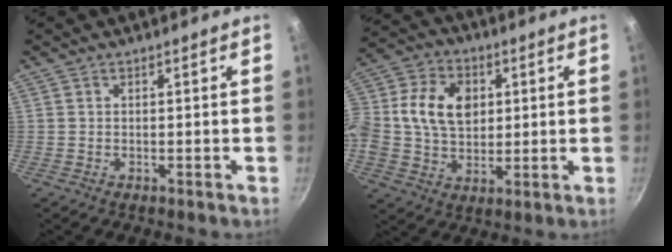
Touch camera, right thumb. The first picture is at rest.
{"total": 16.2, "force": [2.4, 12.2, 10.5], "torque": [-0.188, 0.021, 0.031]}